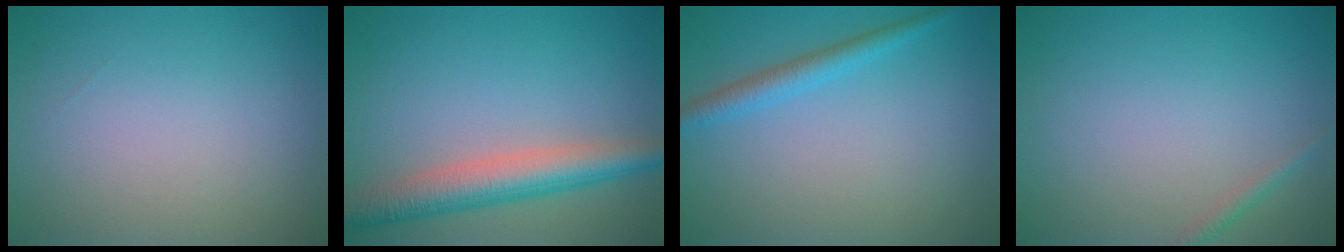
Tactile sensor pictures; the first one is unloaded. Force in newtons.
{"total": 5.5, "press": 5.5, "slide": 0.4}
{"total": 2.2, "press": 2.2, "slide": 0.1}
{"total": 0.9, "press": 0.9, "slide": 0.0}